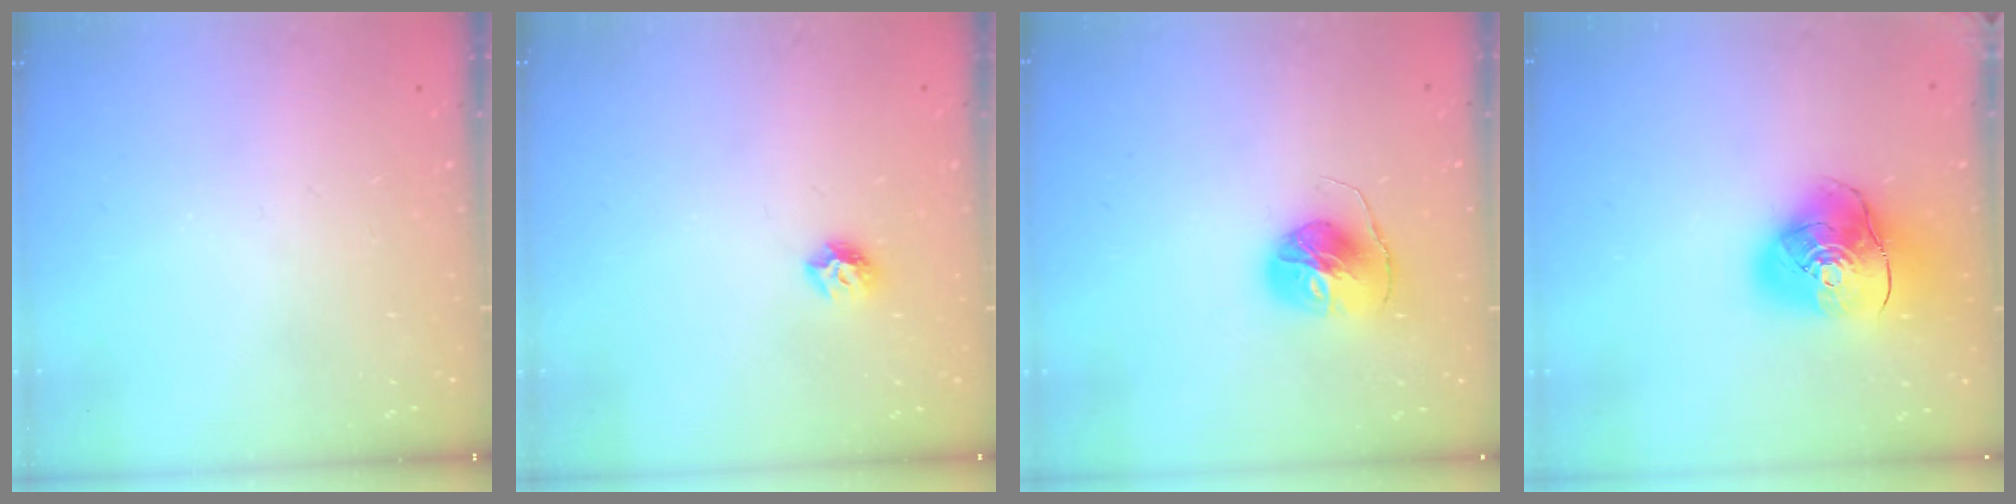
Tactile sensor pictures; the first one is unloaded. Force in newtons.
{"total": 6.7, "press": 6.7, "slide": 0.8}
{"total": 10.1, "press": 10.1, "slide": 0.2}
{"total": 15.1, "press": 14.9, "slide": 2.2}